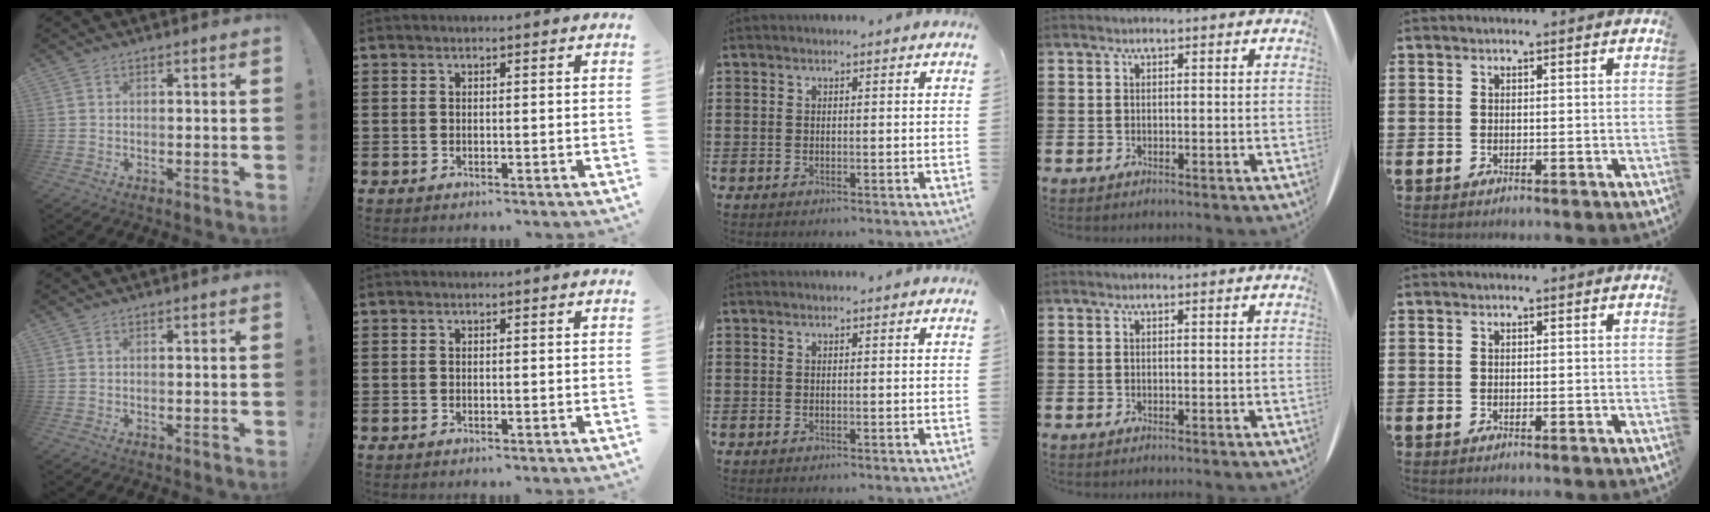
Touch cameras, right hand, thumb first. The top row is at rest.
{}